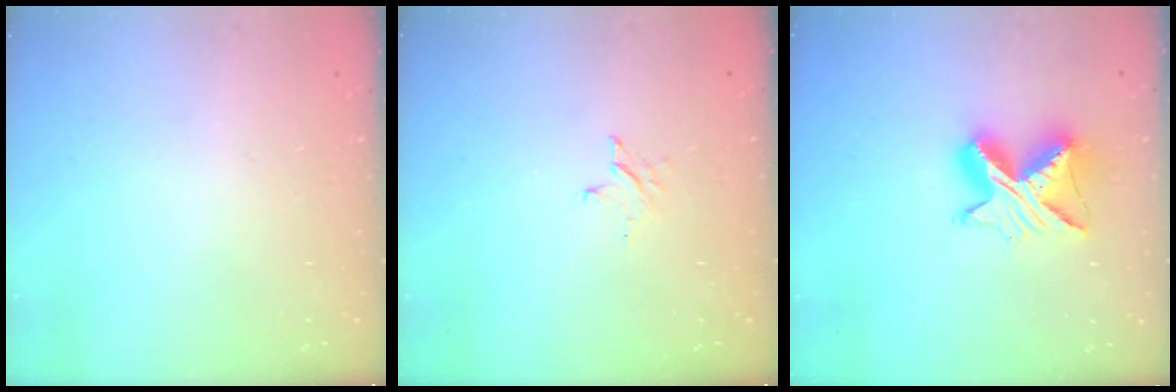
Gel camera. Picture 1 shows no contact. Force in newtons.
{"total": 2.6, "press": 2.6, "slide": 0.3}
{"total": 9.9, "press": 9.9, "slide": 1.0}